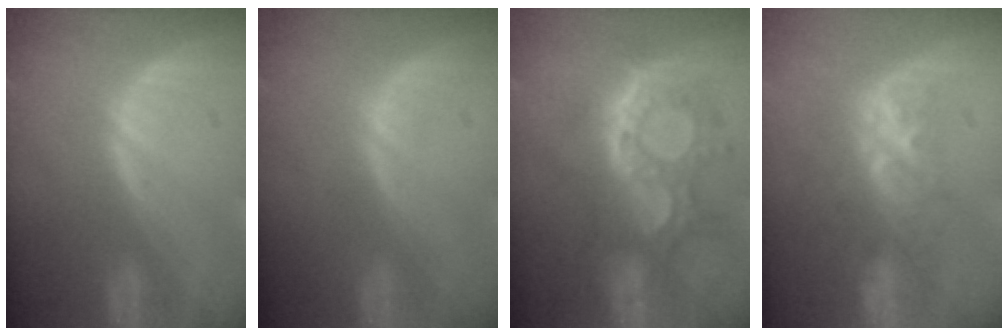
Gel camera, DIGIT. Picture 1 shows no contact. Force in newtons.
{"total": 0.0}
{"total": 9.5, "press": 9.3, "slide": 2.0}
{"total": 8.9, "press": 7.2, "slide": 5.2}